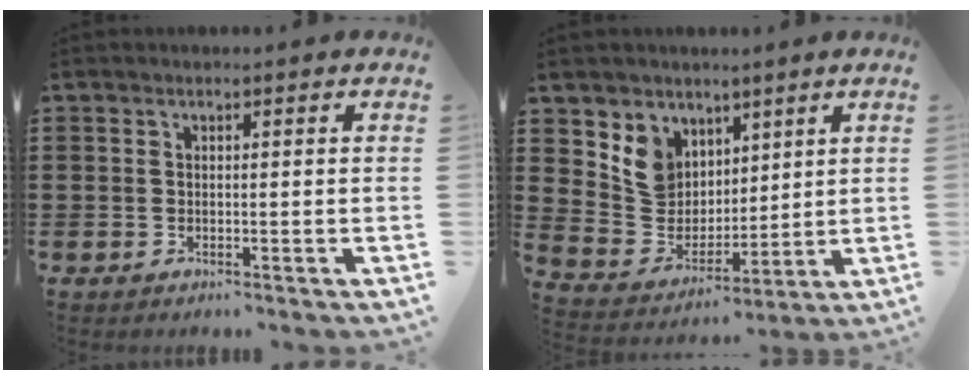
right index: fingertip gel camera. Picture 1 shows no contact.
{"total": 7.9, "force": [4.1, 6.6, 1.2], "torque": [-0.067, -0.017, 0.085]}